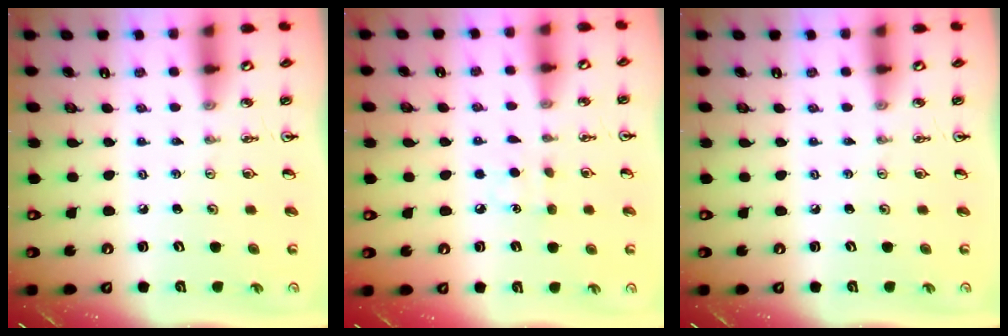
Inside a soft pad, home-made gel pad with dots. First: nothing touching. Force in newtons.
{"total": 6.8, "press": 6.8, "slide": 0.7}
{"total": 0.0}